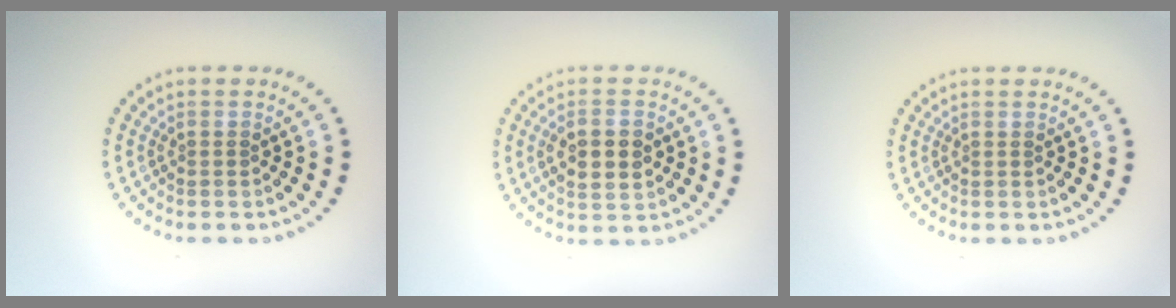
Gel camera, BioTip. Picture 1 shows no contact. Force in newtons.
{"total": 3.5, "press": 3.5, "slide": 0.2}
{"total": 0.0}